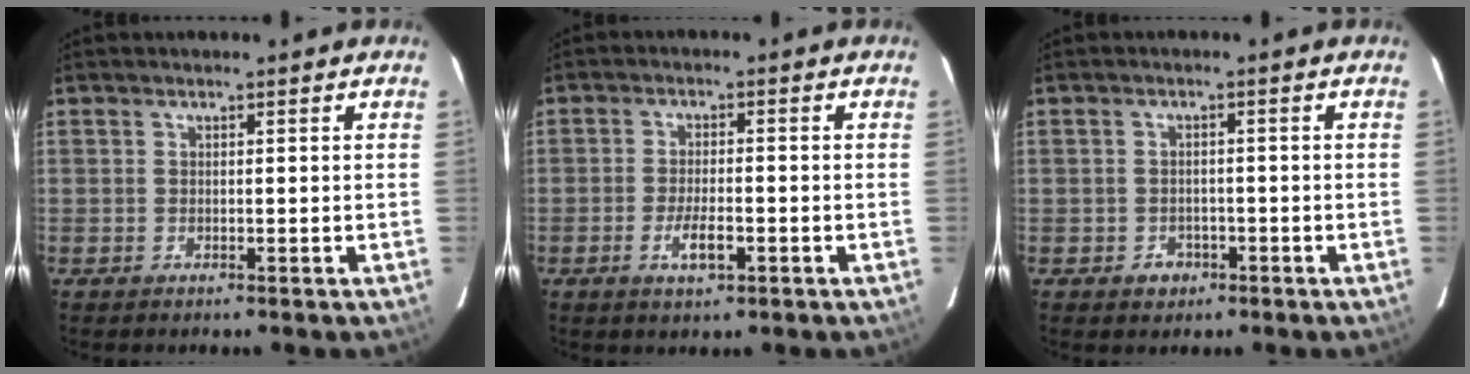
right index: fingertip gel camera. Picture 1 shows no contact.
{"total": 4.9, "force": [-2.1, 1.5, 4.1], "torque": [-0.085, -0.007, -0.035]}
{"total": 3.0, "force": [-1.5, 2.6, 0.6], "torque": [-0.016, 0.005, -0.018]}